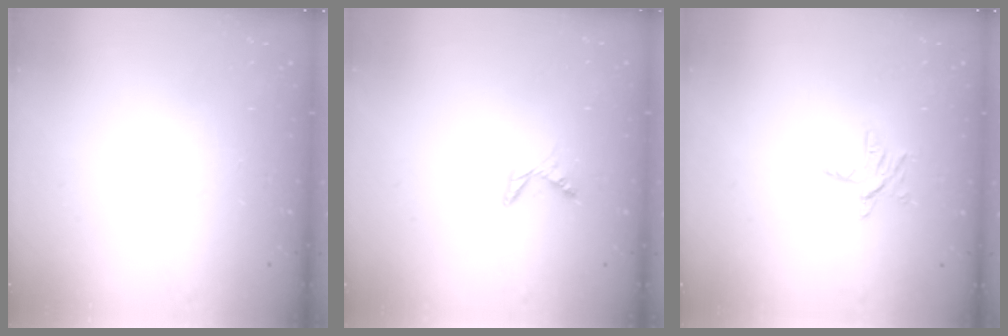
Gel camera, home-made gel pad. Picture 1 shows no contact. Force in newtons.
{"total": 5.9, "press": 5.9, "slide": 0.5}
{"total": 6.0, "press": 6.0, "slide": 0.5}